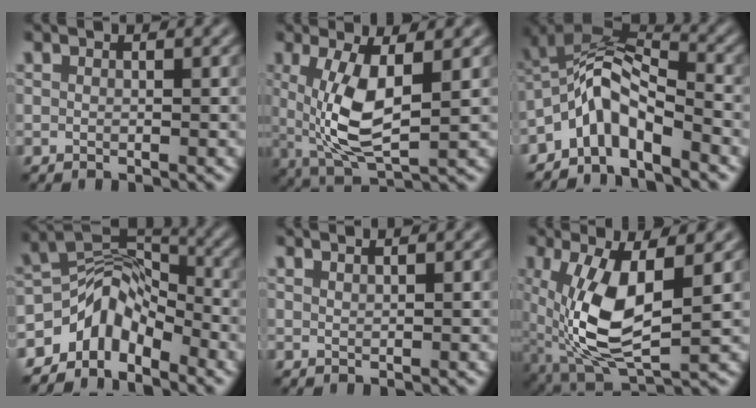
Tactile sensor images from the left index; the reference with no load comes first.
{"total": 7.2, "force": [0.6, 2.6, 6.6], "torque": [-0.148, -0.014, 0.018]}
{"total": 6.1, "force": [-3.6, 2.5, 4.2], "torque": [-0.065, 0.011, -0.080]}
{"total": 6.1, "force": [-4.1, 3.3, 3.1], "torque": [-0.025, 0.006, -0.087]}
{"total": 1.0, "force": [0.9, 0.2, 0.4], "torque": [0.003, -0.003, 0.008]}
{"total": 10.0, "force": [0.6, 4.3, 9.0], "torque": [-0.199, -0.016, 0.017]}